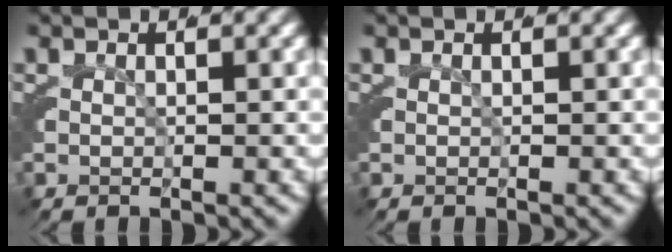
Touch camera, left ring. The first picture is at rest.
{"total": 0.0}